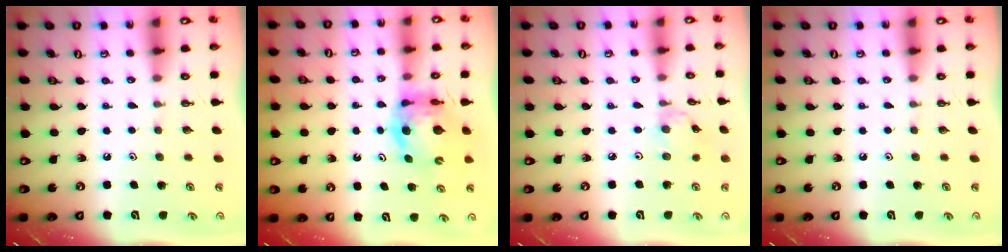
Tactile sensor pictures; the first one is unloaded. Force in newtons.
{"total": 9.7, "press": 9.7, "slide": 1.2}
{"total": 1.7, "press": 1.6, "slide": 0.4}
{"total": 0.0}